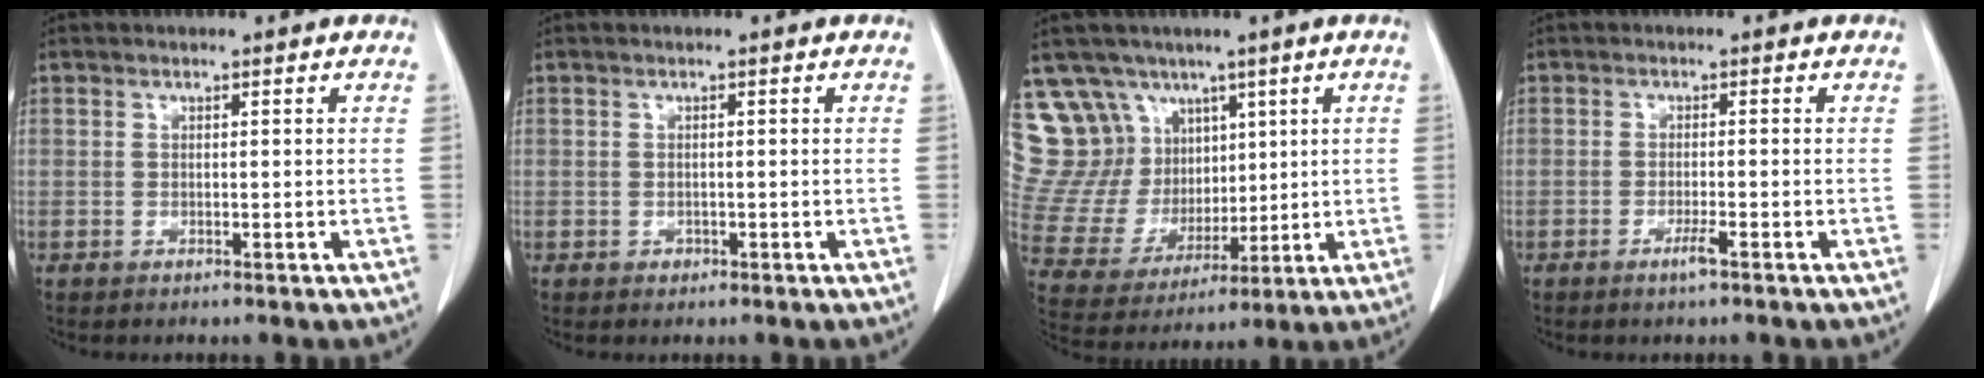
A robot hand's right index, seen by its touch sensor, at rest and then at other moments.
{"total": 0.7, "force": [-0.3, 0.6, 0.1], "torque": [-0.003, 0.003, -0.004]}
{"total": 15.9, "force": [9.6, 12.0, 4.3], "torque": [-0.103, 0.059, 0.206]}
{"total": 1.9, "force": [-1.2, -0.2, 1.5], "torque": [-0.031, -0.003, -0.021]}